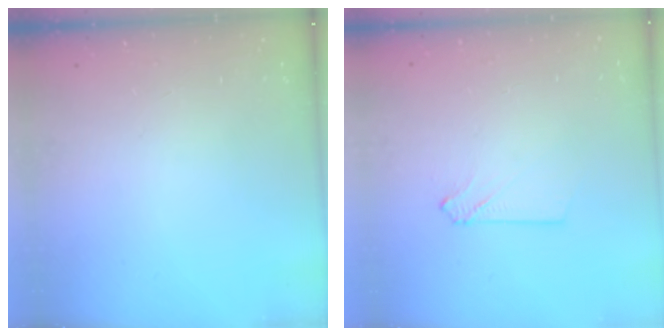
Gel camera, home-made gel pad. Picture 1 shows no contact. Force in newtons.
{"total": 2.4, "press": 2.4, "slide": 0.3}